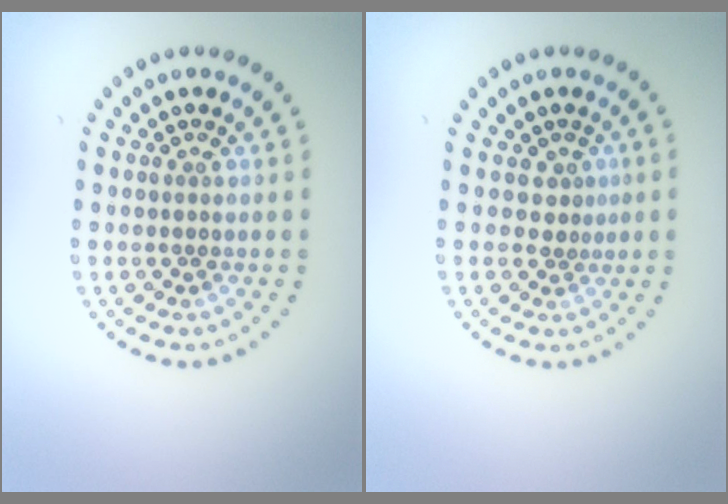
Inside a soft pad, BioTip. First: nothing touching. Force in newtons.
{"total": 1.3, "press": 0.9, "slide": 0.9}